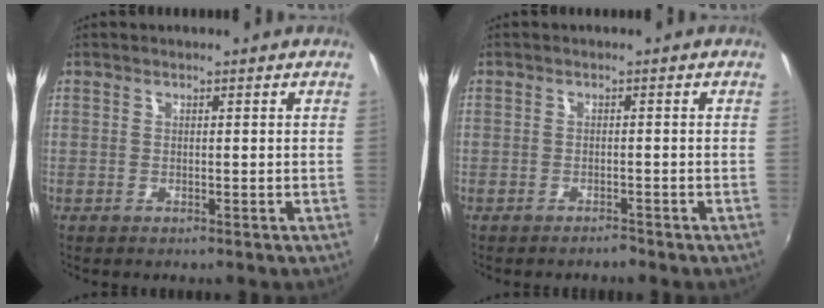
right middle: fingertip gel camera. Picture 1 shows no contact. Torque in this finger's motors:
{"motor_torque": [-0.04, 0.06, -0.02, 0.00]}